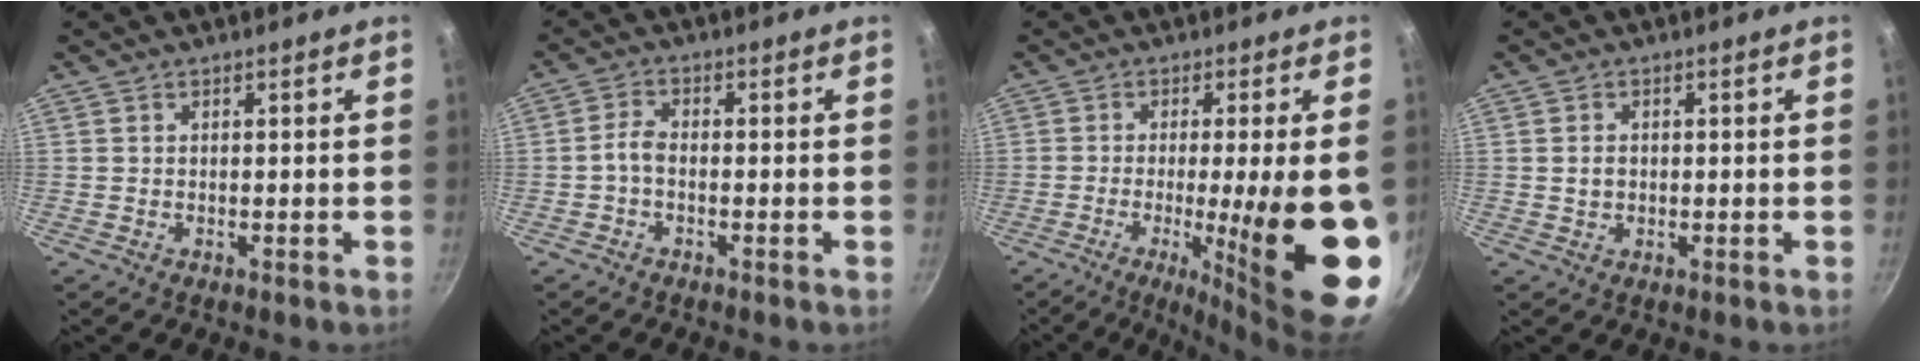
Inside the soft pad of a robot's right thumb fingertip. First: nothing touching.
{"total": 2.6, "force": [-1.1, 1.2, 2.0], "torque": [-0.046, 0.016, -0.029]}
{"total": 20.0, "force": [-4.6, 3.7, 19.1], "torque": [-0.251, -0.008, -0.054]}
{"total": 1.9, "force": [0.0, 1.5, 1.2], "torque": [-0.015, 0.003, 0.002]}